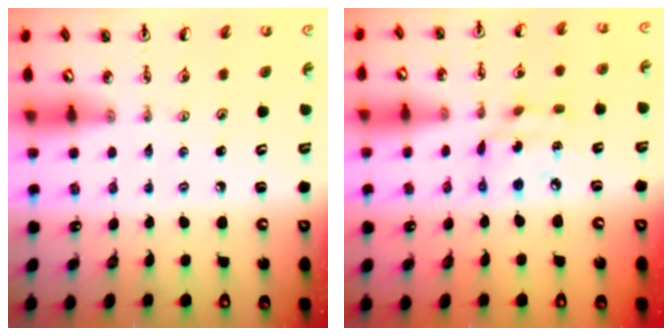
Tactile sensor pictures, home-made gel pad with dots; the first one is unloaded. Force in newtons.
{"total": 6.5, "press": 6.5, "slide": 0.2}